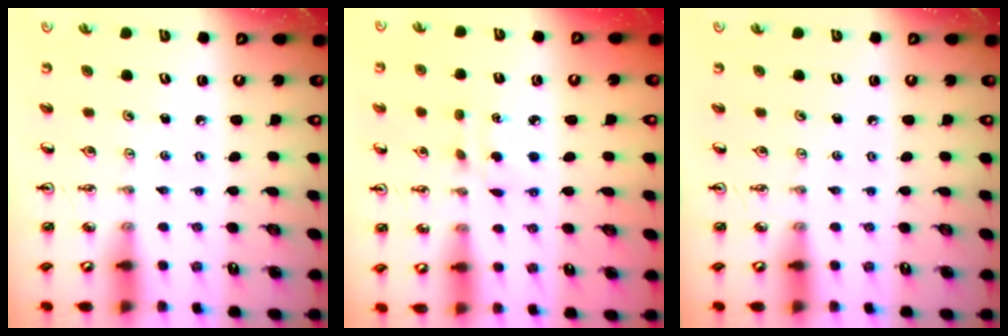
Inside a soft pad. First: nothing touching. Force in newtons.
{"total": 4.1, "press": 4.1, "slide": 0.6}
{"total": 0.0}